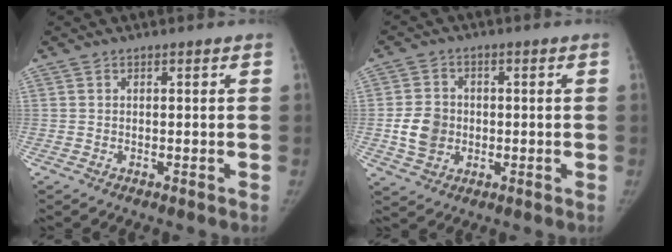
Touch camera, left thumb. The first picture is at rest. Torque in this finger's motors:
{"motor_torque": [0.21, 1.08, 0.46, -0.50, 0.16]}